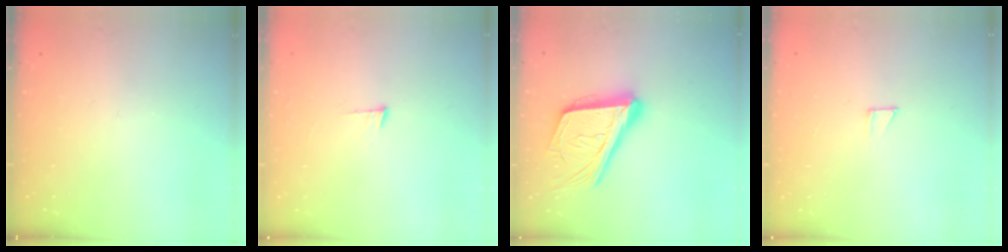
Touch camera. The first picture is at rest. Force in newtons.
{"total": 3.5, "press": 3.5, "slide": 0.5}
{"total": 23.2, "press": 22.7, "slide": 5.0}
{"total": 2.6, "press": 2.6, "slide": 0.1}